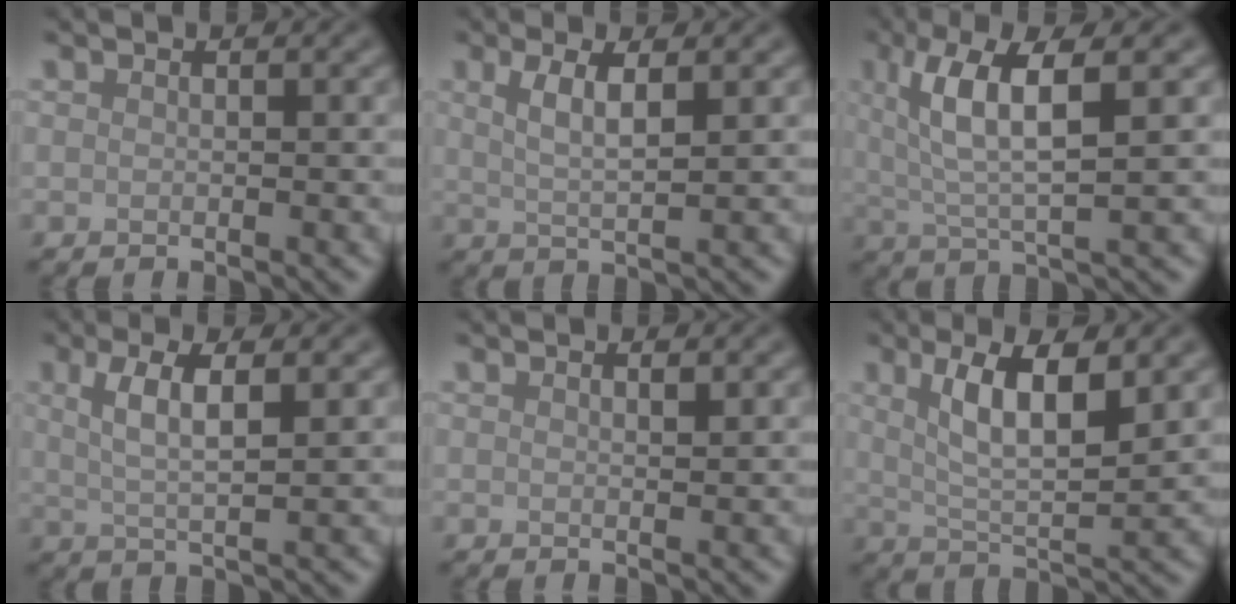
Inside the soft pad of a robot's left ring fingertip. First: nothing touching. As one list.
[{"total": 3.2, "force": [1.2, 0.8, 2.9], "torque": [-0.053, -0.002, 0.023]}, {"total": 6.9, "force": [2.3, 1.7, 6.2], "torque": [-0.120, 0.007, 0.042]}, {"total": 4.1, "force": [1.4, 1.0, 3.8], "torque": [-0.077, -0.001, 0.026]}, {"total": 0.8, "force": [0.5, 0.2, 0.5], "torque": [-0.007, -0.001, 0.008]}, {"total": 6.6, "force": [2.2, 2.0, 5.8], "torque": [-0.105, -0.003, 0.040]}]